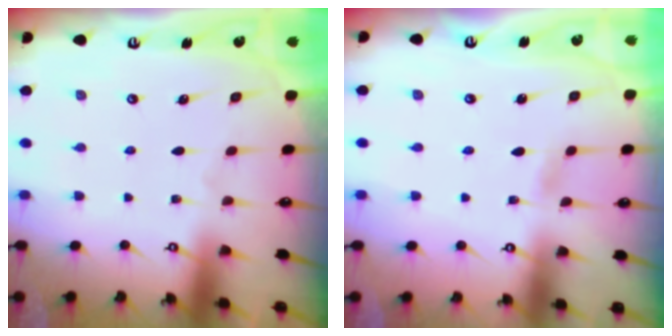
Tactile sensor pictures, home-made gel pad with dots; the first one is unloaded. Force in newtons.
{"total": 2.6, "press": 2.6, "slide": 0.3}